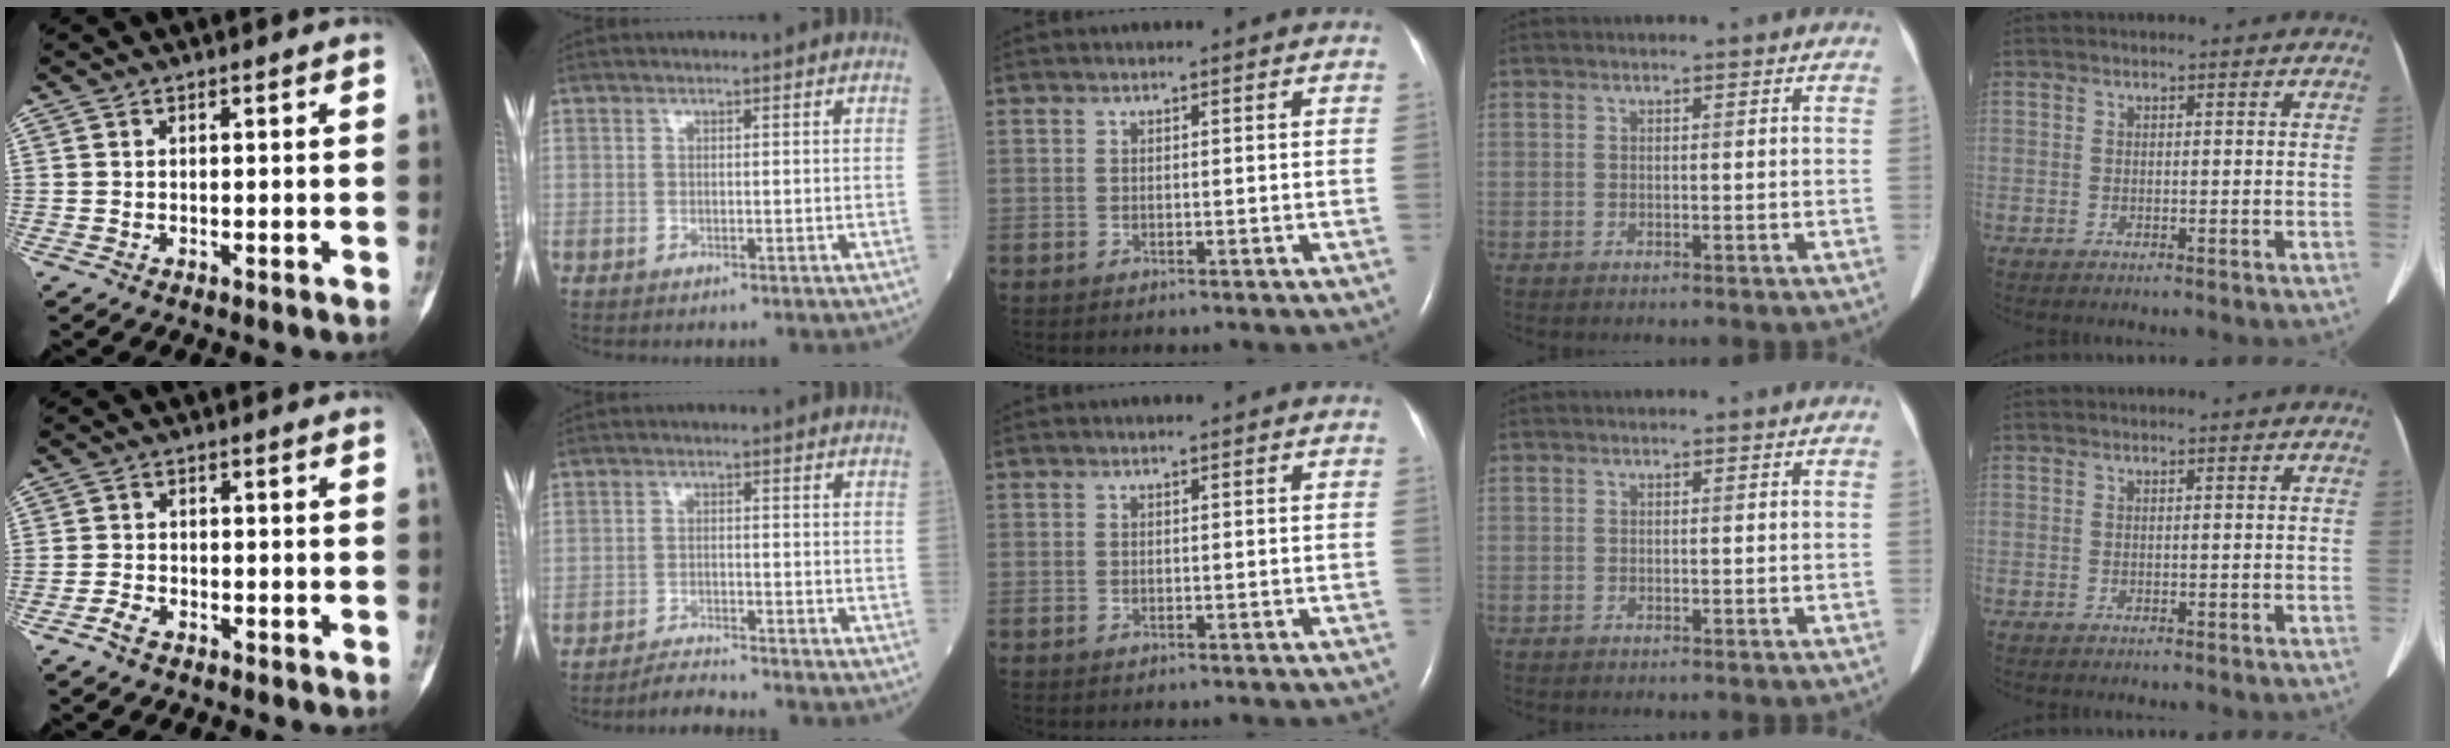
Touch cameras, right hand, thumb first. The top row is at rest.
{"thumb": {"total": 2.3, "force": [-1.5, 1.2, 1.1], "torque": [-0.026, 0.007, -0.030]}, "index": {"total": 3.3, "force": [-3.3, -0.7, 0.3], "torque": [-0.008, -0.018, -0.058]}}